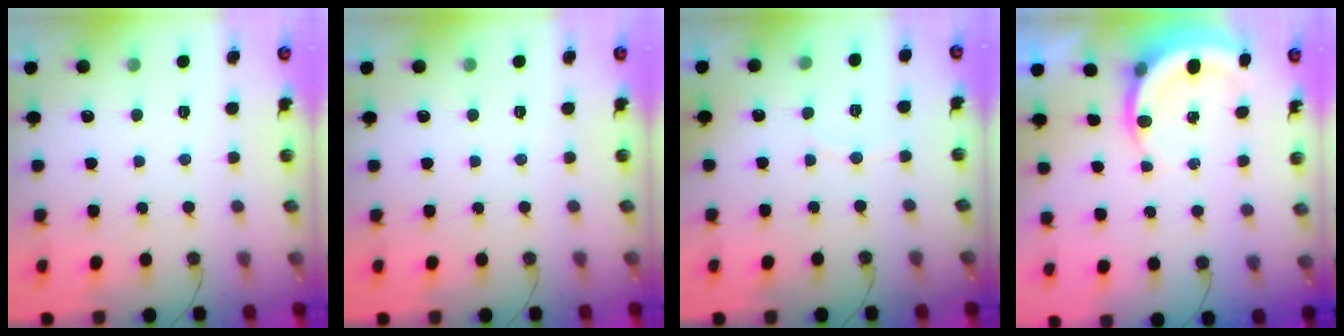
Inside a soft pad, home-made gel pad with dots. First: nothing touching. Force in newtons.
{"total": 0.0}
{"total": 3.3, "press": 3.2, "slide": 0.5}
{"total": 4.6, "press": 4.6, "slide": 0.4}